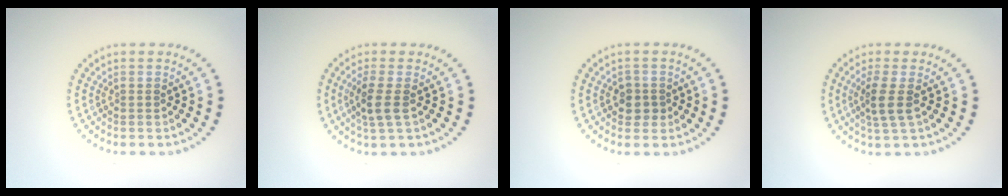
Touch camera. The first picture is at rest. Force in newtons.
{"total": 2.4, "press": 2.2, "slide": 1.1}
{"total": 1.7, "press": 1.6, "slide": 0.5}
{"total": 2.5, "press": 2.0, "slide": 1.5}